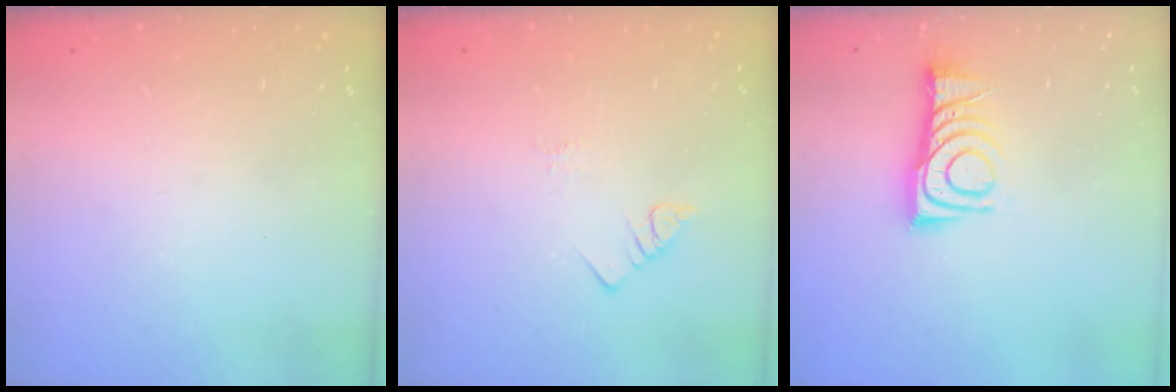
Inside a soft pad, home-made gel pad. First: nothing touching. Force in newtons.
{"total": 2.8, "press": 2.8, "slide": 0.4}
{"total": 9.9, "press": 9.9, "slide": 0.8}